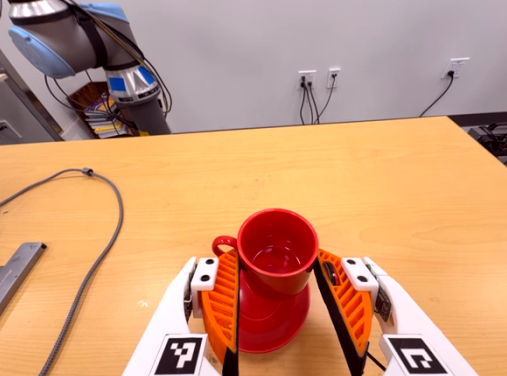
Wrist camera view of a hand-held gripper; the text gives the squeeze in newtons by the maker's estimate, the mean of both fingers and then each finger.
{"total": 2.7, "left": 2.2, "right": 3.2}